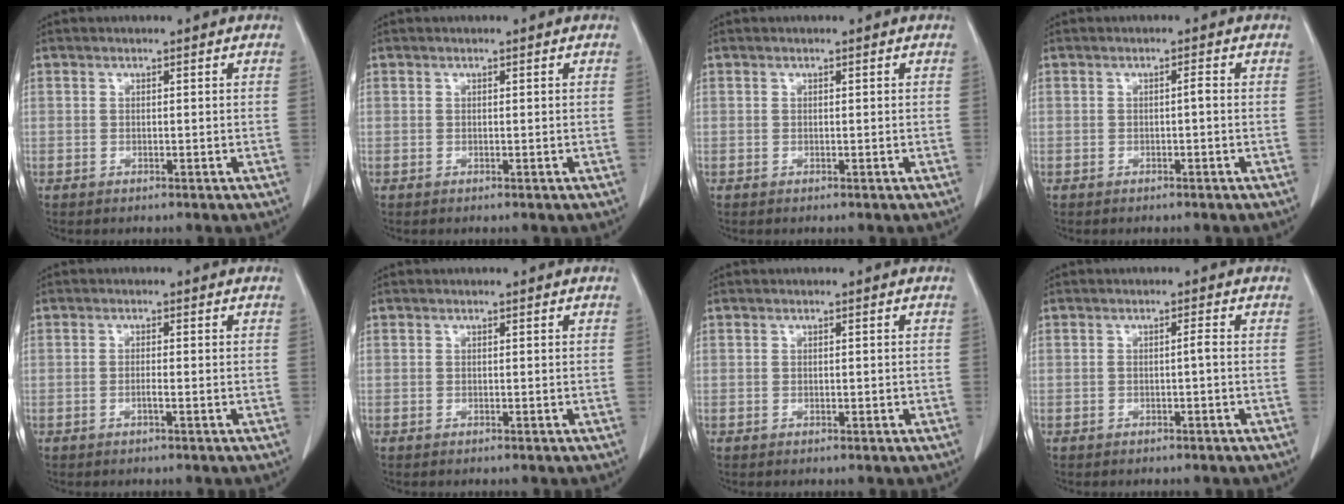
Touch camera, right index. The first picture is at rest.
{"total": 0.0}
{"total": 0.0}
{"total": 0.8, "force": [-0.2, 0.0, 0.8], "torque": [-0.012, 0.002, -0.003]}
{"total": 1.0, "force": [-0.4, -0.1, 0.9], "torque": [-0.018, 0.001, -0.009]}
{"total": 0.0}
{"total": 0.5, "force": [-0.1, 0.3, 0.4], "torque": [-0.007, 0.000, 0.000]}
{"total": 0.9, "force": [-0.3, -0.1, 0.9], "torque": [-0.012, 0.002, -0.006]}